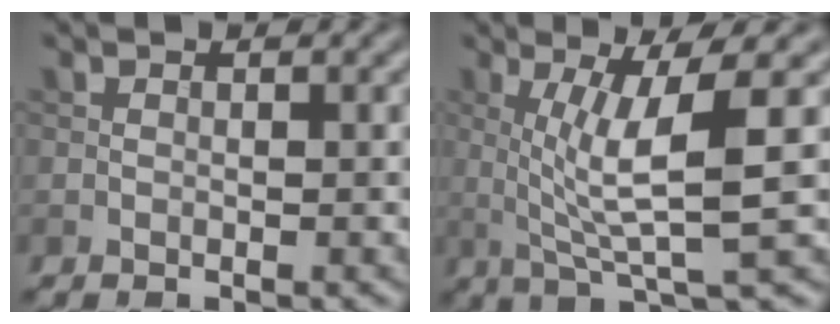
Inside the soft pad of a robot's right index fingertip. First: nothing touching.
{"total": 6.1, "force": [1.0, 1.0, 6.0], "torque": [-0.107, -0.002, 0.023]}